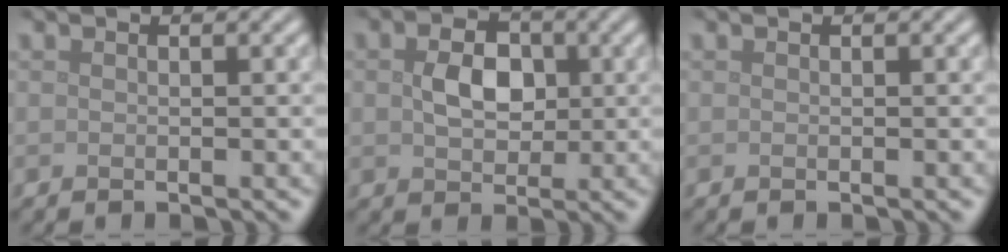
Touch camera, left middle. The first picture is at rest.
{"total": 3.8, "force": [0.4, 2.8, 2.5], "torque": [-0.054, 0.001, 0.004]}
{"total": 0.0}